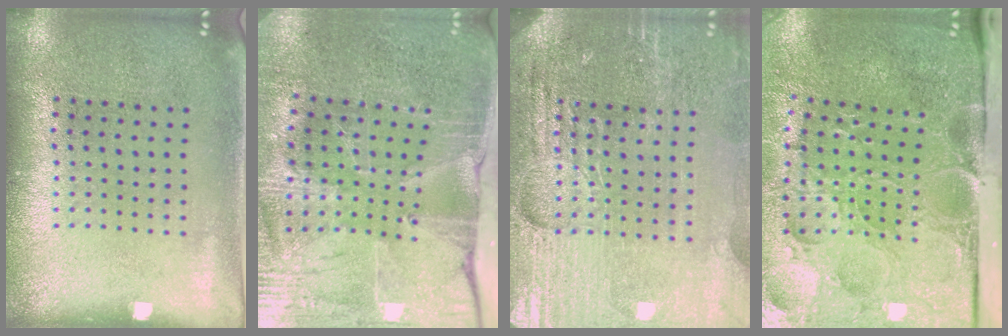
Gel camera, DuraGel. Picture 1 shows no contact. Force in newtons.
{"total": 4.2, "press": 3.8, "slide": 1.9}
{"total": 4.7, "press": 4.4, "slide": 1.7}
{"total": 5.5, "press": 4.2, "slide": 3.5}